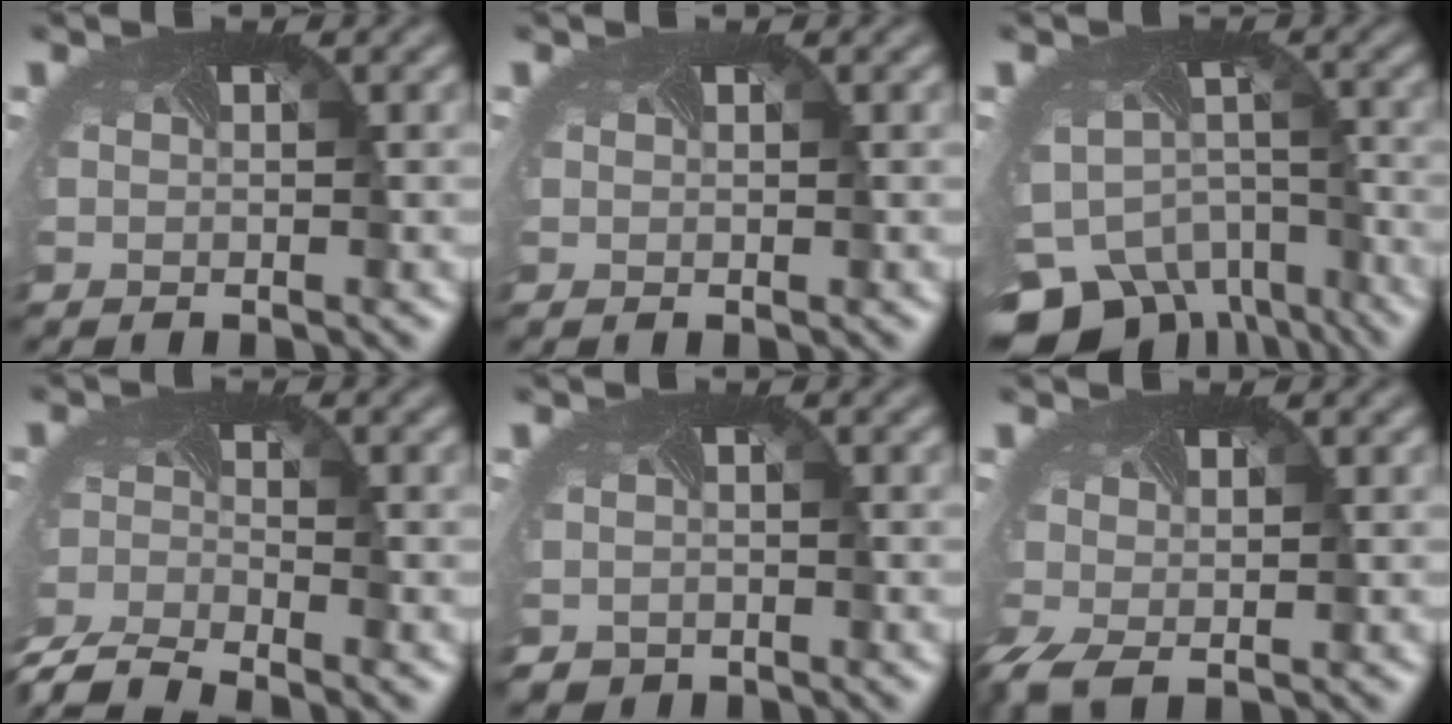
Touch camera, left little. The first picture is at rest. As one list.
[{"total": 0.0}, {"total": 13.7, "force": [-9.4, 8.4, 5.3], "torque": [-0.128, -0.065, -0.105]}, {"total": 6.7, "force": [-6.4, 1.2, 1.9], "torque": [-0.059, -0.036, -0.120]}, {"total": 1.2, "force": [-1.0, 0.8, -0.1], "torque": [0.003, -0.013, -0.015]}, {"total": 2.7, "force": [-1.3, 0.8, 2.1], "torque": [-0.072, -0.012, -0.026]}]